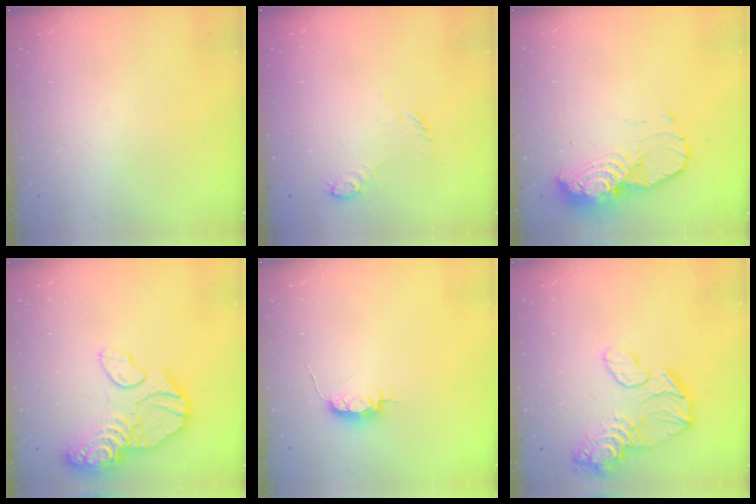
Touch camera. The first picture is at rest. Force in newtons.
{"total": 6.6, "press": 6.5, "slide": 0.7}
{"total": 11.9, "press": 11.9, "slide": 1.1}
{"total": 16.3, "press": 16.2, "slide": 1.9}
{"total": 5.3, "press": 5.3, "slide": 0.7}
{"total": 13.8, "press": 13.7, "slide": 1.8}